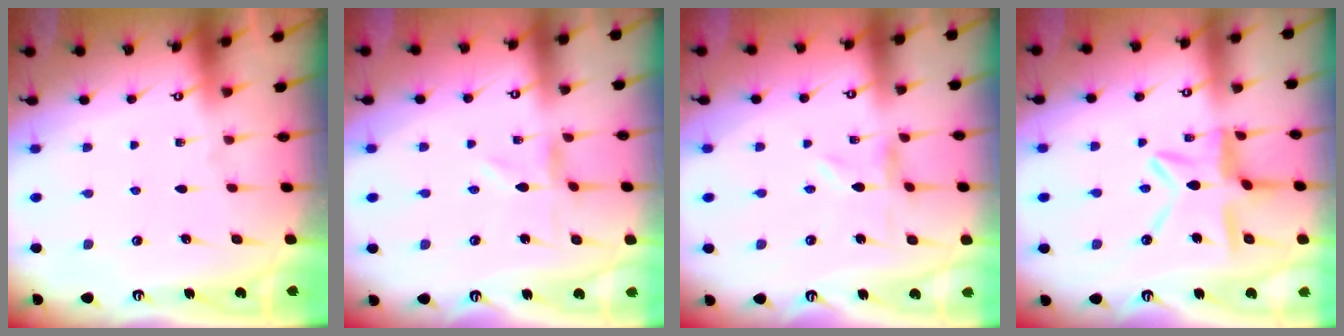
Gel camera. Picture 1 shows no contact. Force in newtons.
{"total": 0.8, "press": 0.8, "slide": 0.2}
{"total": 0.5, "press": 0.4, "slide": 0.3}
{"total": 11.4, "press": 11.3, "slide": 0.9}